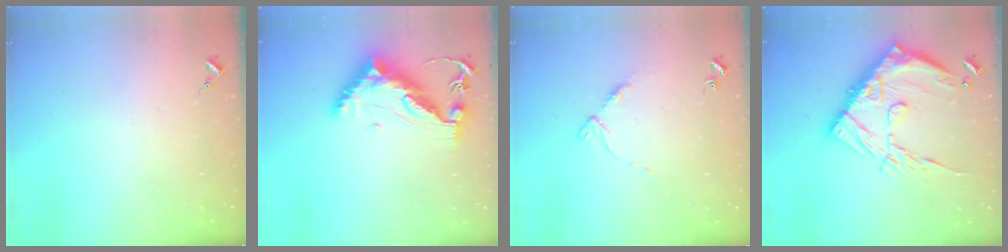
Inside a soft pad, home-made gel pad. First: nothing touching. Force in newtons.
{"total": 13.0, "press": 12.9, "slide": 0.7}
{"total": 5.2, "press": 5.1, "slide": 0.7}
{"total": 22.5, "press": 22.4, "slide": 2.1}